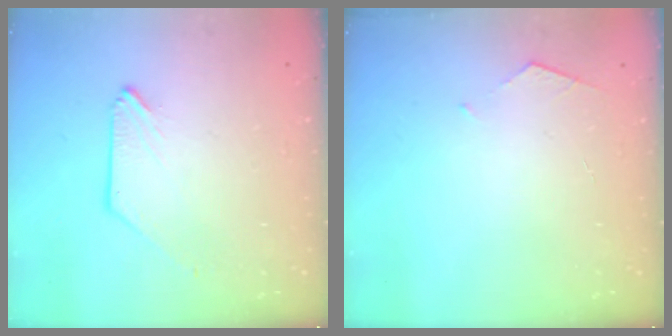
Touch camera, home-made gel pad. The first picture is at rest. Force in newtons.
{"total": 2.7, "press": 2.7, "slide": 0.3}